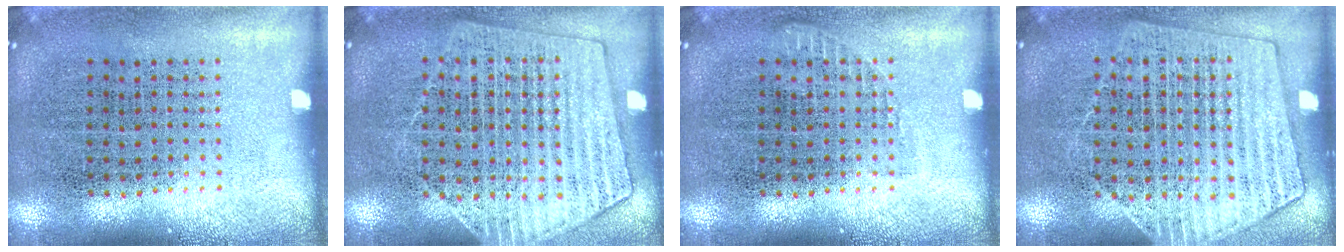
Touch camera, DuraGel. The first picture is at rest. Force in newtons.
{"total": 1.4, "press": 1.4, "slide": 0.3}
{"total": 0.5, "press": 0.5, "slide": 0.2}
{"total": 1.4, "press": 1.4, "slide": 0.3}